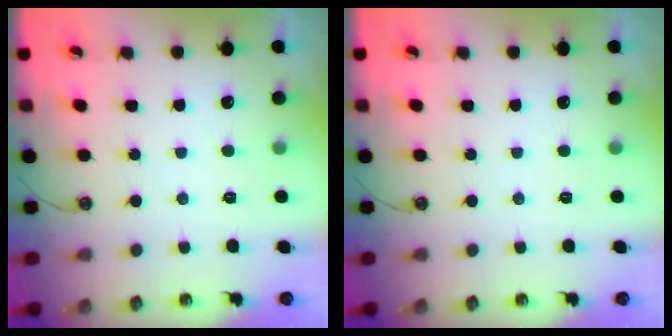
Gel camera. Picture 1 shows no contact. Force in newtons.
{"total": 0.0}